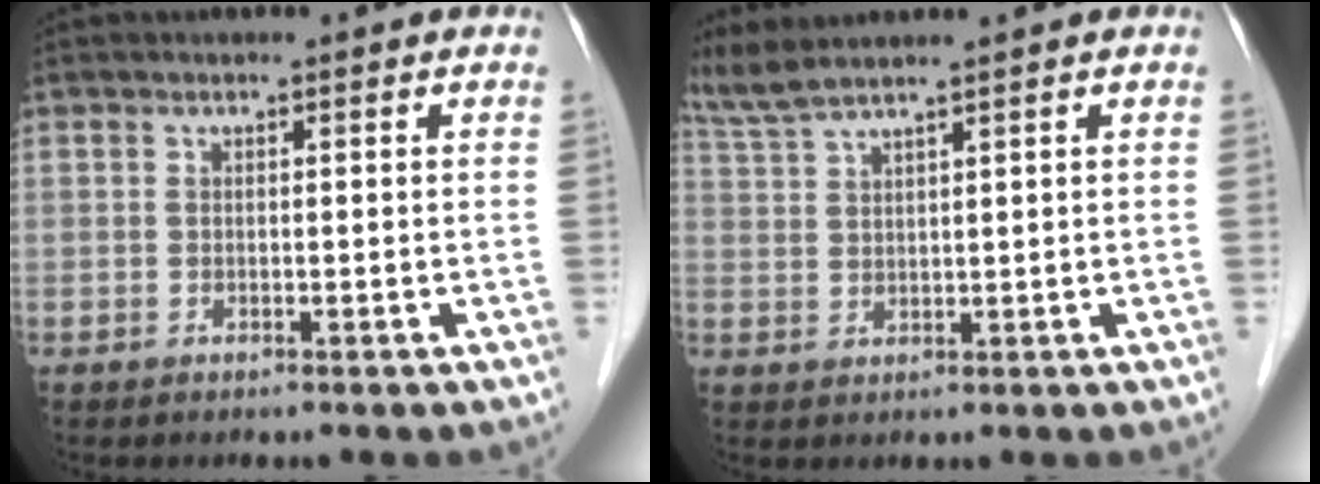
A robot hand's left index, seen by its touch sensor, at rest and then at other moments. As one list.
[{"total": 4.3, "force": [3.8, -0.9, 2.0], "torque": [-0.056, 0.012, 0.087]}]